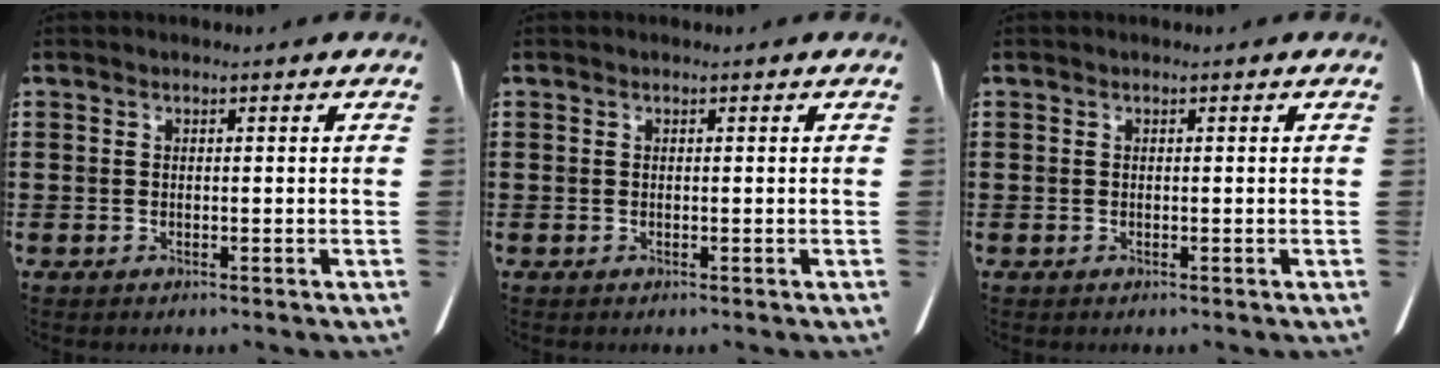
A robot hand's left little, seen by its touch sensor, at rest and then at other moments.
{"total": 0.0}
{"total": 0.0}